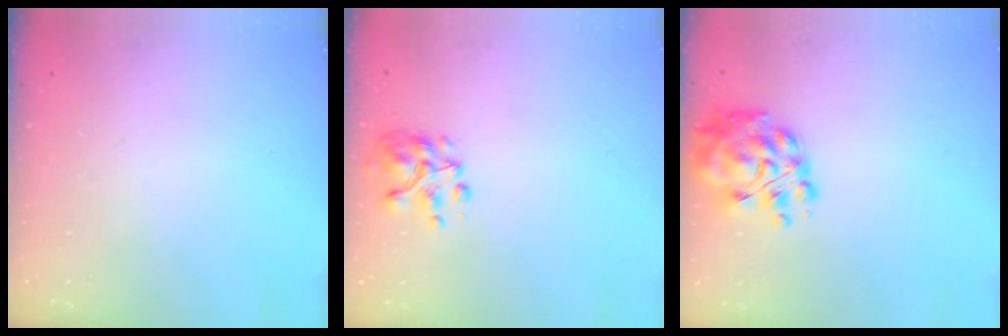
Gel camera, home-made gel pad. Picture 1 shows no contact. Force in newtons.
{"total": 5.8, "press": 5.7, "slide": 0.7}
{"total": 12.1, "press": 11.6, "slide": 3.2}